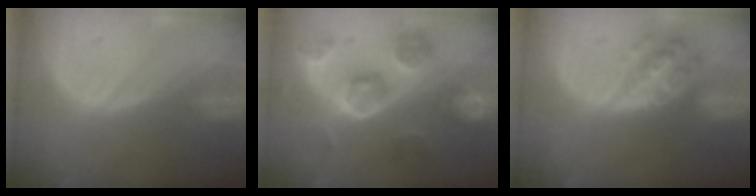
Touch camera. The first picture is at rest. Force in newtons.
{"total": 9.1, "press": 9.0, "slide": 1.4}
{"total": 6.3, "press": 5.7, "slide": 2.7}